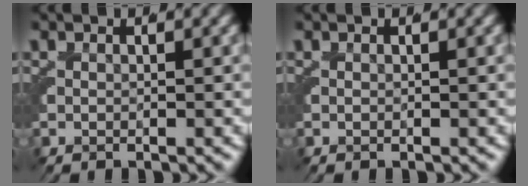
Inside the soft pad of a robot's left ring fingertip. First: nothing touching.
{"total": 0.0}